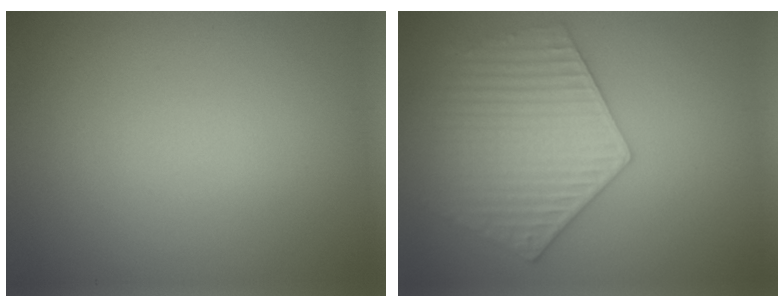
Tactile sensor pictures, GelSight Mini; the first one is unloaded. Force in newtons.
{"total": 5.4, "press": 5.0, "slide": 2.1}